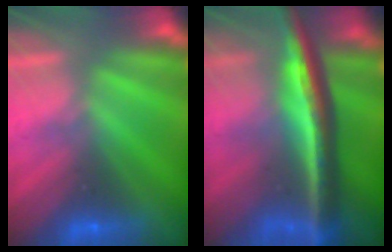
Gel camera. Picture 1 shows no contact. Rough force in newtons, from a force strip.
{"total": 7.1}